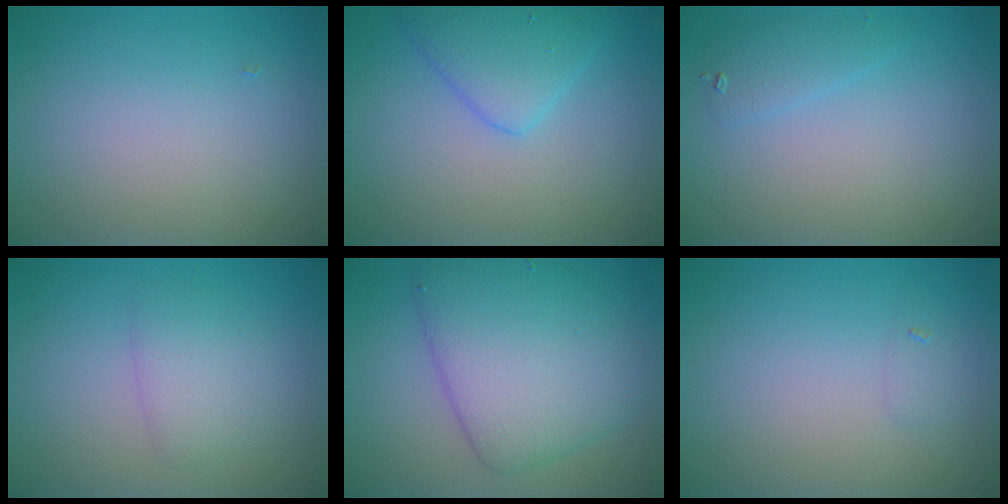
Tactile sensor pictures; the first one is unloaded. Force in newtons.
{"total": 3.6, "press": 3.6, "slide": 0.1}
{"total": 1.4, "press": 1.4, "slide": 0.0}
{"total": 2.4, "press": 2.4, "slide": 0.1}
{"total": 7.6, "press": 7.6, "slide": 0.2}
{"total": 0.6, "press": 0.6, "slide": 0.0}